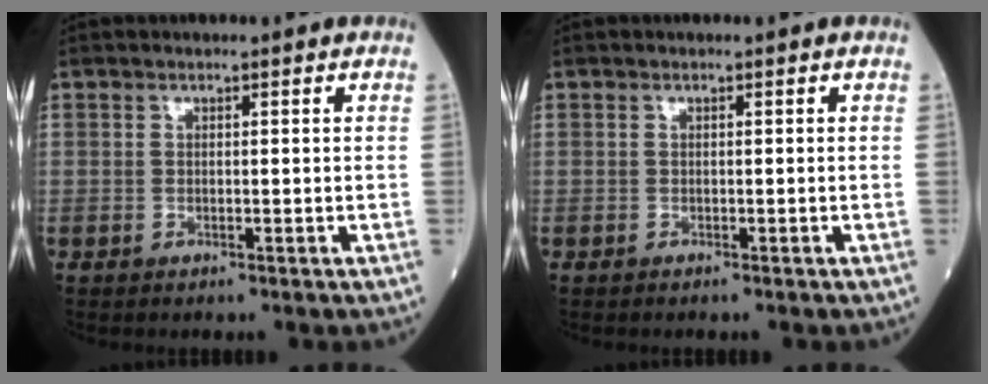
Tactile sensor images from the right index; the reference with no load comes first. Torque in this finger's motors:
{"motor_torque": [-0.11, 0.16, 0.08, -0.01]}